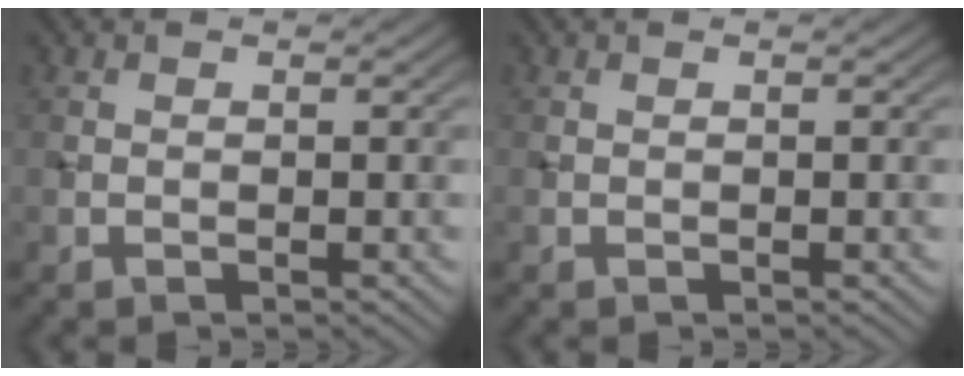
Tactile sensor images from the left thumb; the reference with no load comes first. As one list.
[{"total": 0.0}]